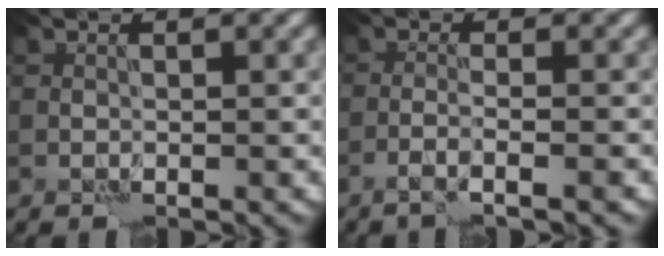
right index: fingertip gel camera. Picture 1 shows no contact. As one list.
[{"total": 2.1, "force": [-1.3, 0.1, 1.7], "torque": [-0.024, 0.002, -0.034]}]